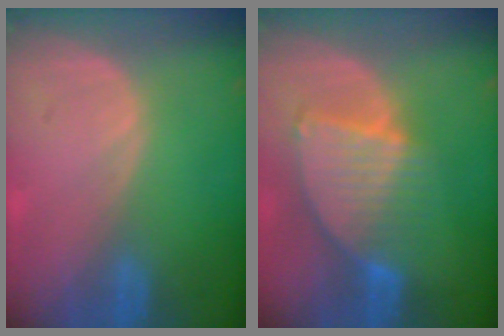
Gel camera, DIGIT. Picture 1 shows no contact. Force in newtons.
{"total": 8.0, "press": 7.1, "slide": 3.6}